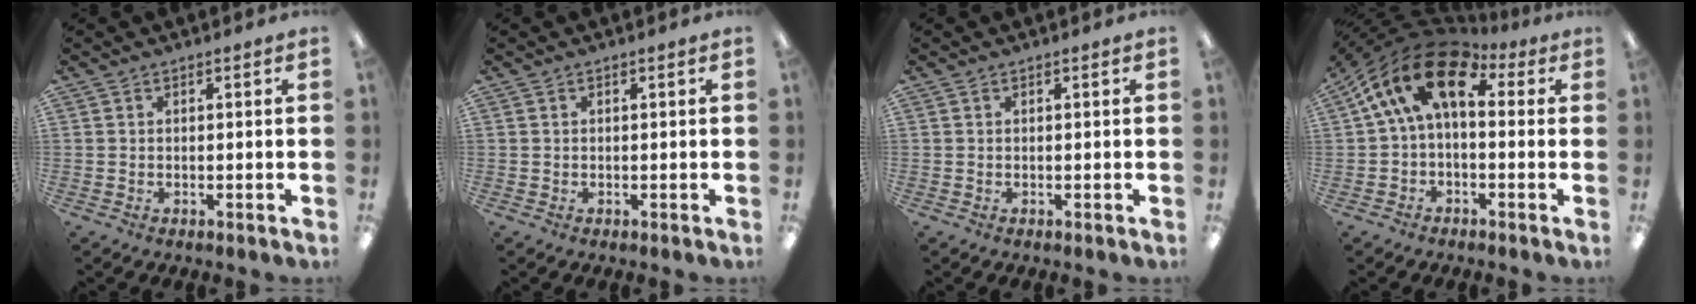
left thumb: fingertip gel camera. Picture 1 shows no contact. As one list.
[{"total": 0.0}, {"total": 0.0}, {"total": 16.0, "force": [4.2, 8.8, 12.7], "torque": [-0.237, -0.004, 0.073]}]